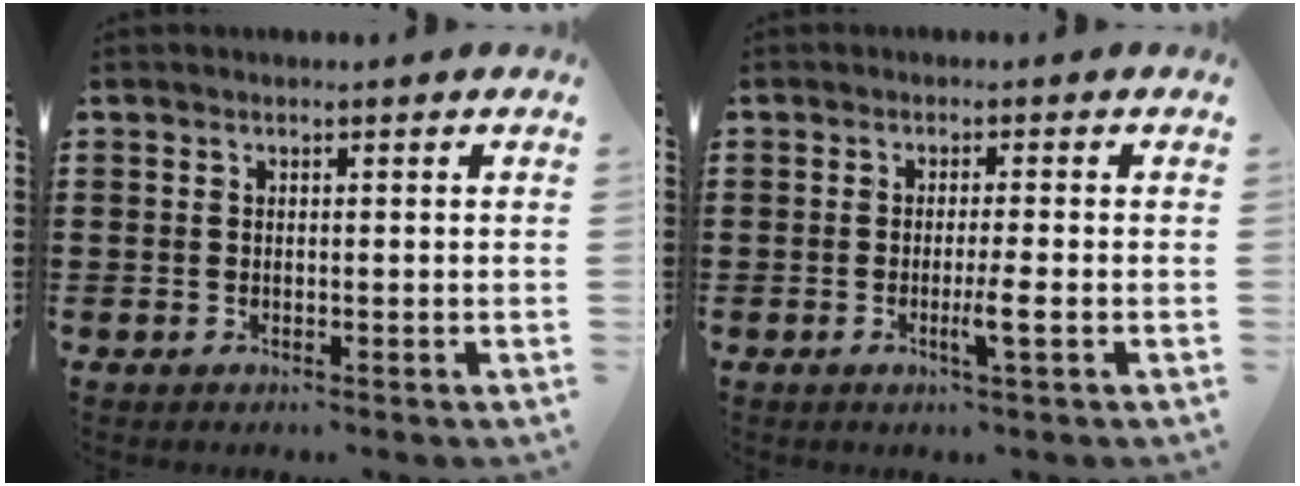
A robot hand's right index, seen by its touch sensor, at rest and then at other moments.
{"total": 3.3, "force": [-1.2, -0.2, 3.0], "torque": [-0.056, -0.012, -0.026]}